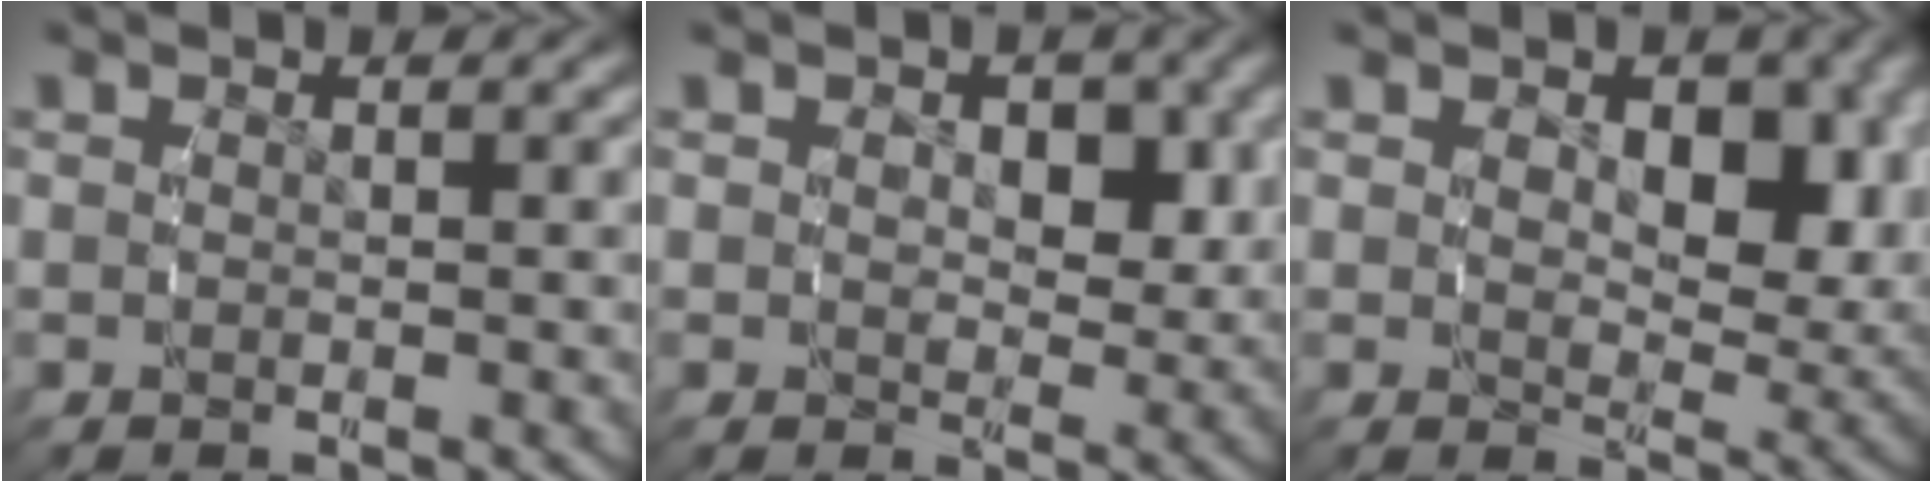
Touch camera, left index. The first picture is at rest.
{"total": 3.3, "force": [0.9, 2.3, 2.1], "torque": [-0.033, -0.014, 0.021]}
{"total": 5.0, "force": [1.4, 2.9, 3.9], "torque": [-0.058, -0.020, 0.030]}